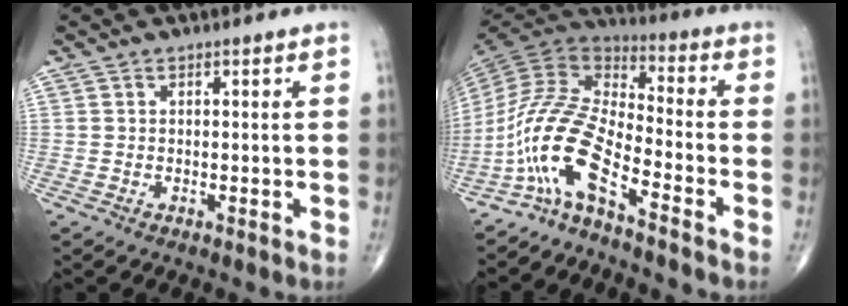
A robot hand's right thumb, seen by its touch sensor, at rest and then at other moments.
{"total": 12.7, "force": [-7.7, 3.1, 9.6], "torque": [-0.206, 0.073, -0.163]}